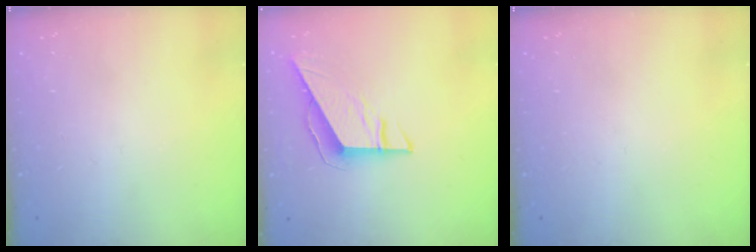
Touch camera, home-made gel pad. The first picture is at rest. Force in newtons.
{"total": 8.1, "press": 8.1, "slide": 0.4}
{"total": 0.0}